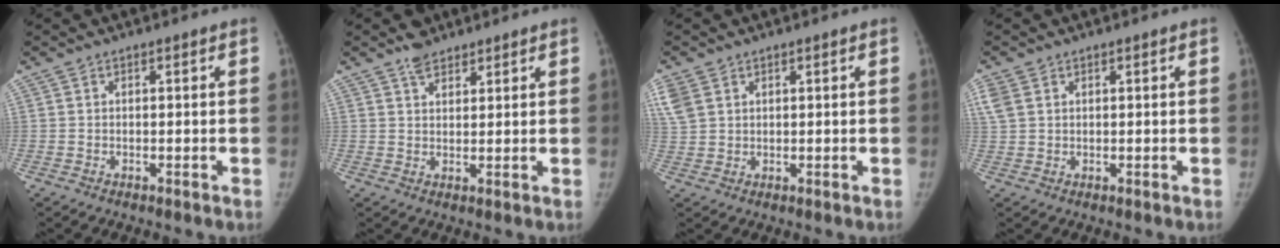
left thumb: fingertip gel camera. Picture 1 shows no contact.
{"total": 3.4, "force": [2.8, 1.8, 1.0], "torque": [-0.001, -0.020, 0.048]}
{"total": 6.4, "force": [3.1, 4.4, 3.5], "torque": [-0.096, 0.008, 0.074]}
{"total": 4.2, "force": [1.9, 2.7, 2.6], "torque": [-0.079, 0.012, 0.046]}